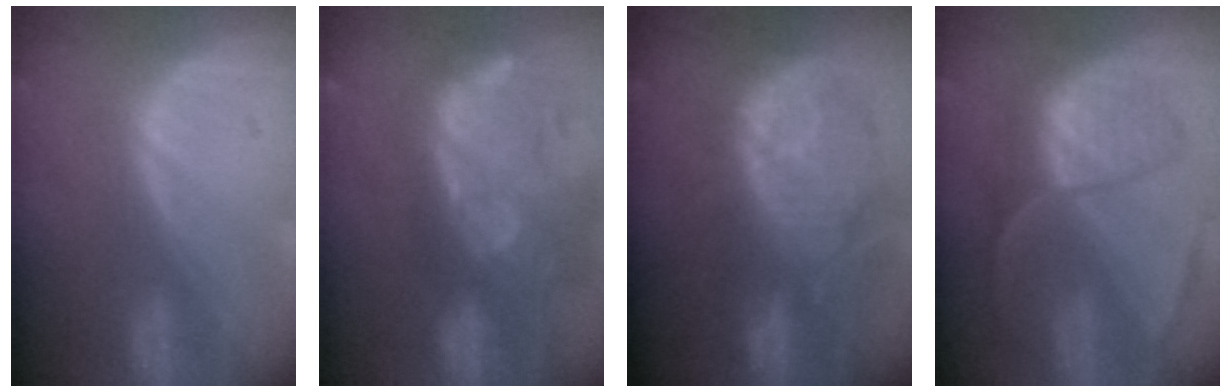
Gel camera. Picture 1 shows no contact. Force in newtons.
{"total": 14.6, "press": 11.8, "slide": 8.6}
{"total": 11.9, "press": 10.8, "slide": 4.9}
{"total": 9.3, "press": 7.7, "slide": 5.2}